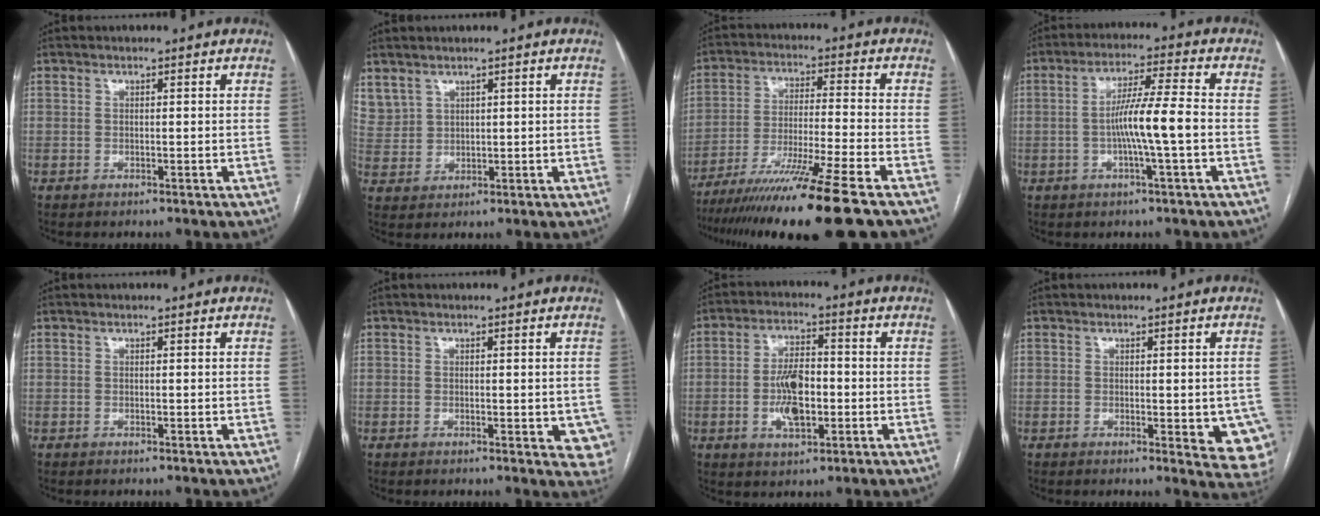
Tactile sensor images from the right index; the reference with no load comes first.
{"total": 6.1, "force": [4.2, 4.2, 1.6], "torque": [-0.048, 0.014, 0.103]}
{"total": 17.7, "force": [-13.4, -1.8, 11.5], "torque": [-0.186, -0.048, -0.224]}
{"total": 8.1, "force": [-1.4, -0.5, 7.9], "torque": [-0.144, 0.007, -0.027]}
{"total": 0.0}
{"total": 5.4, "force": [-0.9, 2.3, 4.8], "torque": [-0.036, -0.006, -0.009]}
{"total": 8.1, "force": [-1.5, 3.5, 7.2], "torque": [-0.140, 0.006, -0.024]}
{"total": 8.1, "force": [-1.7, 2.9, 7.4], "torque": [-0.067, -0.013, -0.016]}